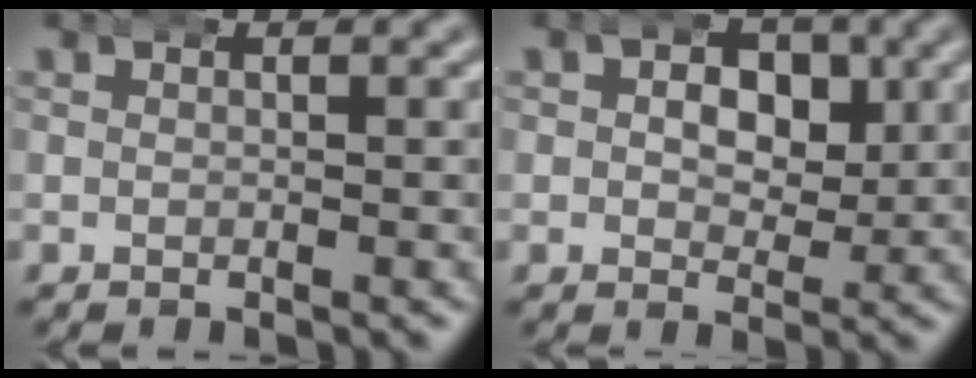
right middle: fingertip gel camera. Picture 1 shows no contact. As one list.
[{"total": 3.9, "force": [0.6, 2.8, 2.6], "torque": [-0.030, -0.012, 0.012]}]